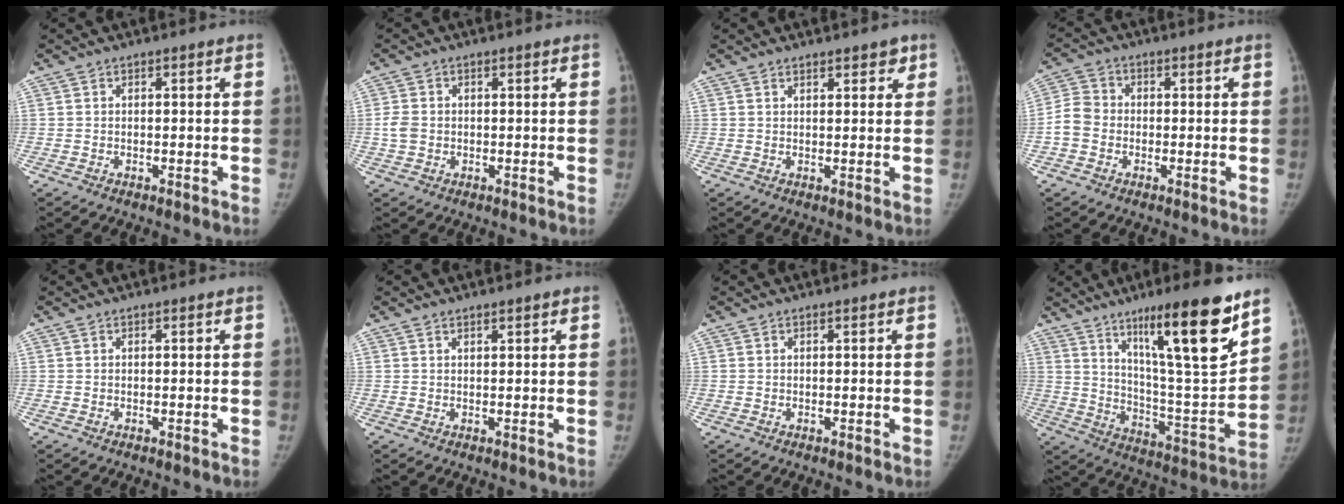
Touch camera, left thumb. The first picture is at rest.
{"total": 2.9, "force": [-0.1, 2.4, 1.6], "torque": [-0.033, 0.002, -0.002]}
{"total": 3.3, "force": [2.3, 1.5, 1.8], "torque": [-0.004, -0.011, 0.030]}
{"total": 5.1, "force": [-1.2, 4.4, 2.3], "torque": [-0.037, 0.013, -0.033]}
{"total": 0.0}
{"total": 1.0, "force": [0.8, 0.2, 0.5], "torque": [-0.007, -0.004, 0.014]}
{"total": 0.0}
{"total": 22.3, "force": [13.3, 3.1, 17.5], "torque": [-0.250, -0.073, 0.222]}